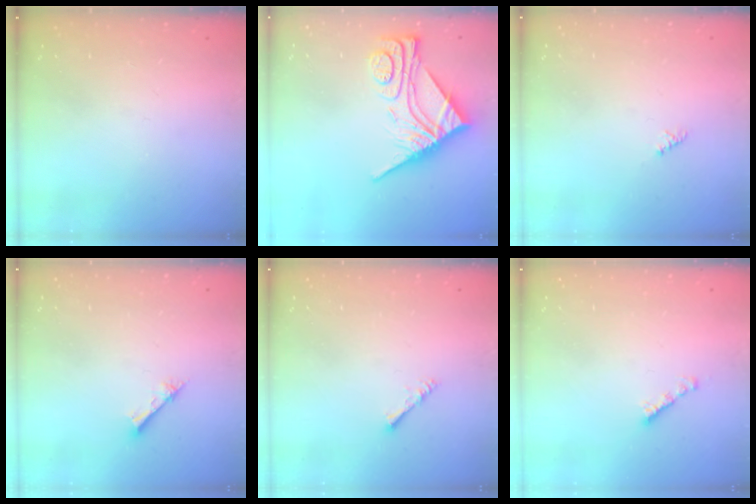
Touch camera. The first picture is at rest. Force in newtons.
{"total": 11.3, "press": 11.2, "slide": 1.4}
{"total": 1.1, "press": 1.1, "slide": 0.3}
{"total": 1.5, "press": 1.5, "slide": 0.1}
{"total": 1.4, "press": 1.3, "slide": 0.3}
{"total": 2.1, "press": 2.1, "slide": 0.3}